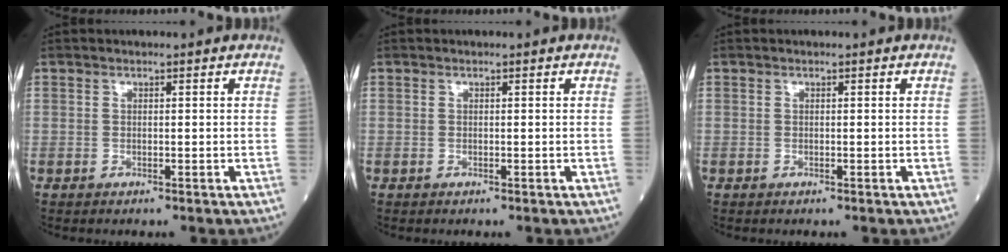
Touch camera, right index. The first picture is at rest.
{"total": 0.0}
{"total": 0.0}